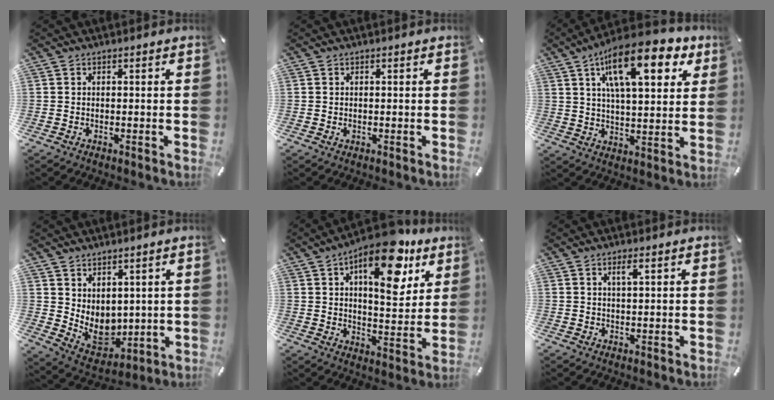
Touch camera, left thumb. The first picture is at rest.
{"total": 0.6, "force": [0.0, 0.4, 0.5], "torque": [-0.009, 0.000, -0.001]}
{"total": 19.2, "force": [9.4, 7.5, 15.0], "torque": [-0.241, -0.021, 0.148]}
{"total": 7.9, "force": [2.3, 6.7, 3.4], "torque": [-0.056, -0.036, 0.051]}
{"total": 17.1, "force": [9.5, 7.4, 12.1], "torque": [-0.165, -0.049, 0.152]}
{"total": 2.6, "force": [1.2, 0.3, 2.2], "torque": [-0.047, 0.001, 0.019]}